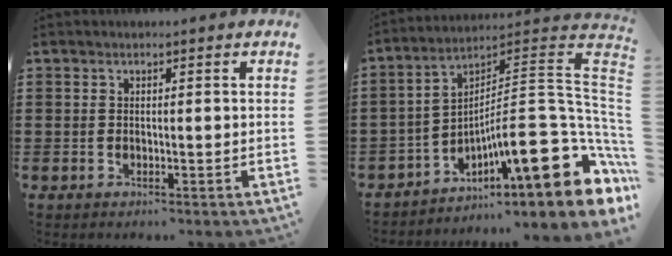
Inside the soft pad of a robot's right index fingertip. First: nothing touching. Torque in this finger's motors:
{"motor_torque": [0.03, 1.68, 0.40, 0.06]}